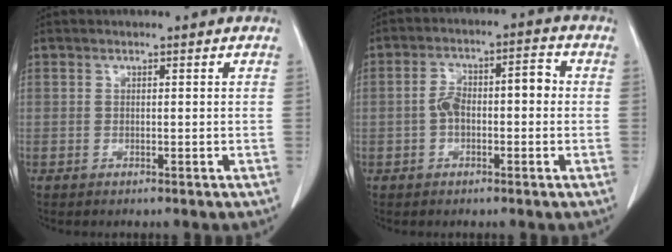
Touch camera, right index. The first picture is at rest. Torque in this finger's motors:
{"motor_torque": [0.17, 0.07, 0.19, 0.06]}